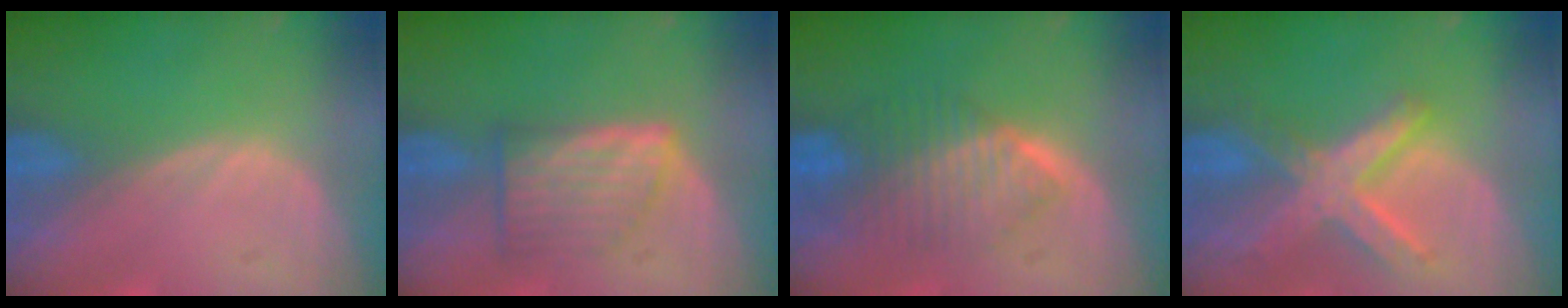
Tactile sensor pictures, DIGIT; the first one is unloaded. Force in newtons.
{"total": 6.3, "press": 6.0, "slide": 1.7}
{"total": 6.7, "press": 6.7, "slide": 0.3}
{"total": 8.4, "press": 7.2, "slide": 4.4}